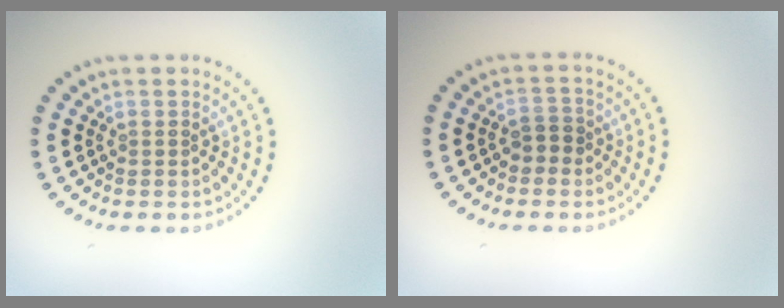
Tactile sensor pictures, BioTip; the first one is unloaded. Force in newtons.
{"total": 1.6, "press": 1.5, "slide": 0.7}